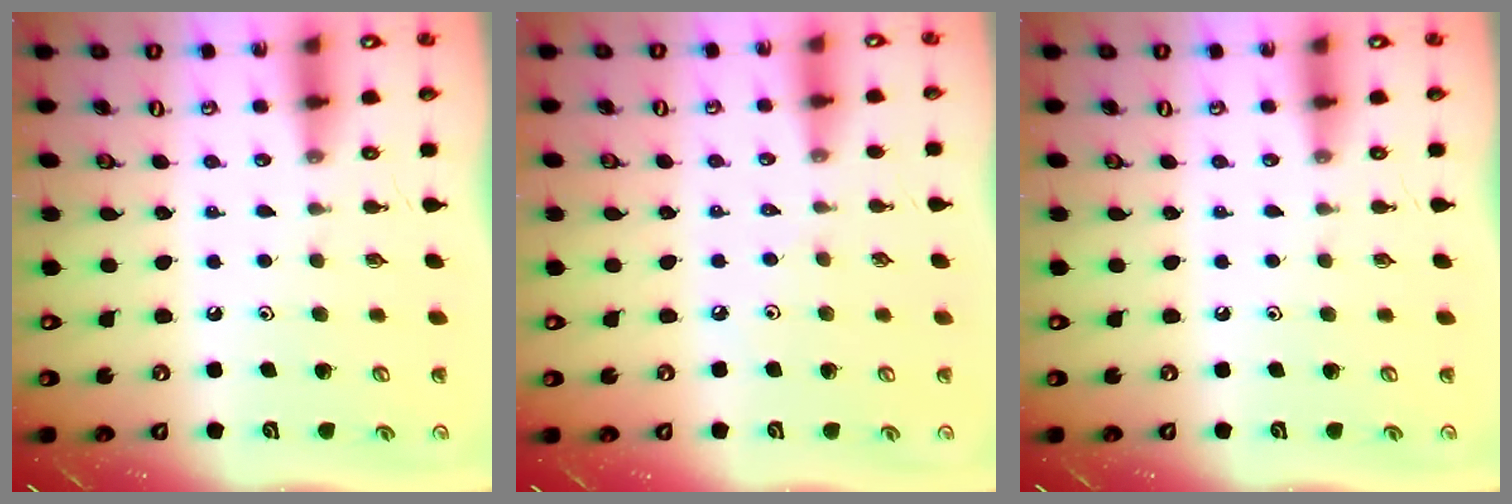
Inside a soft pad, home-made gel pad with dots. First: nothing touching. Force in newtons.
{"total": 2.3, "press": 2.3, "slide": 0.4}
{"total": 0.0}